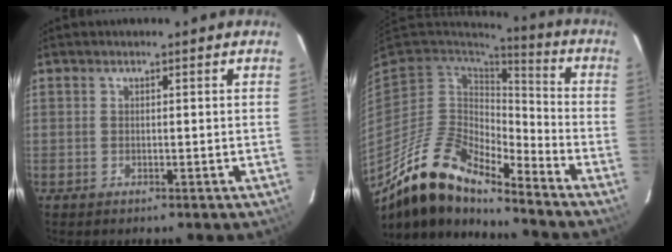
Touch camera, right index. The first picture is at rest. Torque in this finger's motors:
{"motor_torque": [0.23, -0.87, 0.52, 0.14]}